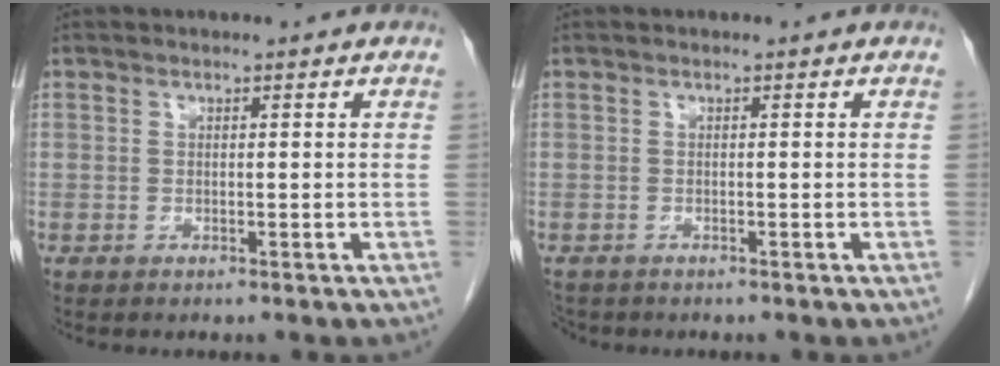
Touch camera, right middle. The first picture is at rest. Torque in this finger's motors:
{"motor_torque": [-0.46, 0.05, -0.02, -0.03]}